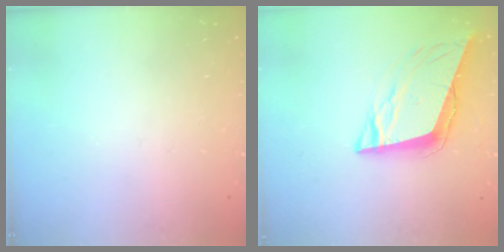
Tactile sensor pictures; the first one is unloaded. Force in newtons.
{"total": 10.9, "press": 10.3, "slide": 3.4}